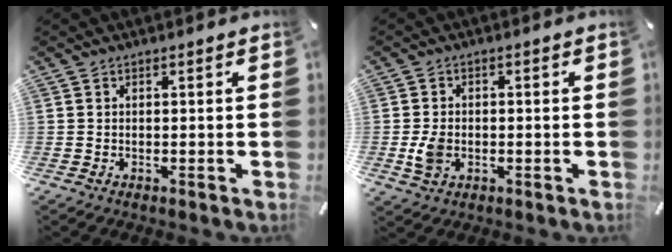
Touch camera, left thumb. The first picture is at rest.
{"total": 4.9, "force": [-1.0, 3.7, 3.0], "torque": [-0.063, -0.003, -0.022]}